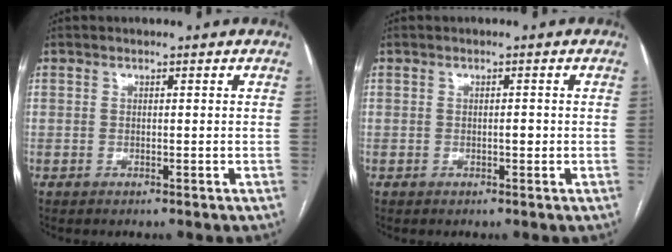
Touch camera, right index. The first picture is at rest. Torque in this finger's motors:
{"motor_torque": [0.18, 0.02, 0.13, 0.03]}